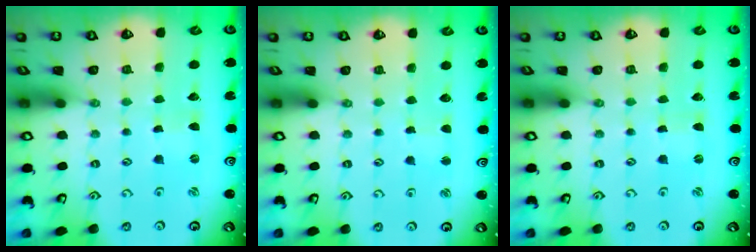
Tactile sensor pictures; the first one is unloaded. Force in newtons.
{"total": 1.4, "press": 1.4, "slide": 0.2}
{"total": 0.0}